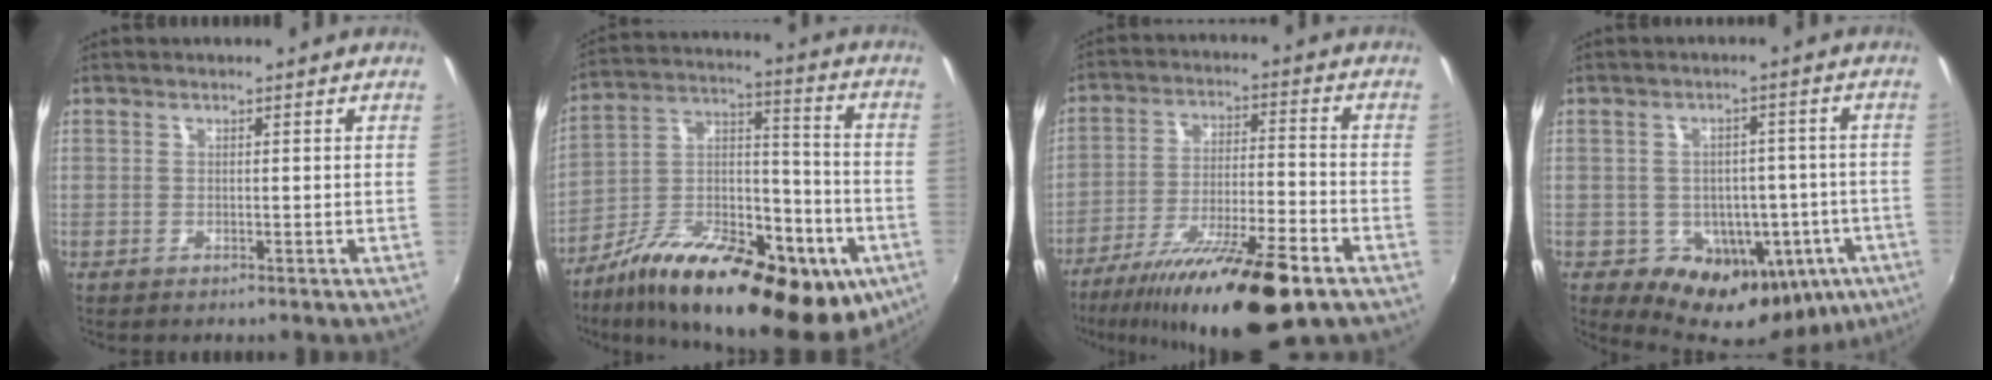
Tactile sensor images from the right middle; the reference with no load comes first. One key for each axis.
{"total": 30.0, "fx": -15.8, "fy": 13.2, "fz": 21.9, "tx": -0.346, "ty": -0.005, "tz": -0.239}
{"total": 19.9, "fx": -14.1, "fy": 3.0, "fz": 13.8, "tx": -0.249, "ty": -0.029, "tz": -0.230}
{"total": 14.6, "fx": -5.8, "fy": 11.5, "fz": 6.8, "tx": -0.122, "ty": 0.011, "tz": -0.053}